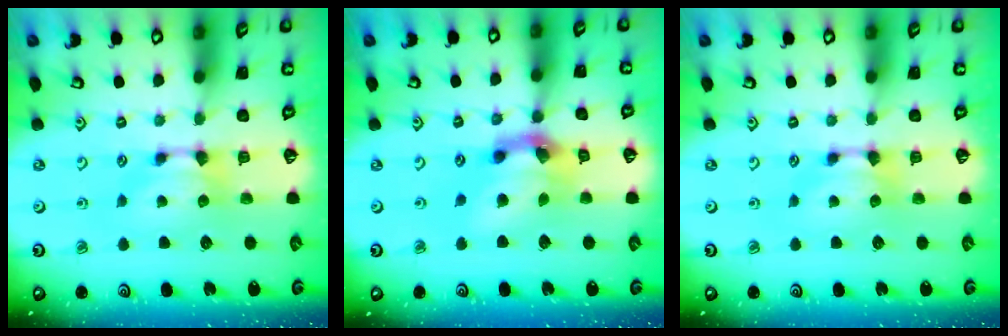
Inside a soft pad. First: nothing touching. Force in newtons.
{"total": 6.9, "press": 6.5, "slide": 2.5}
{"total": 0.0}